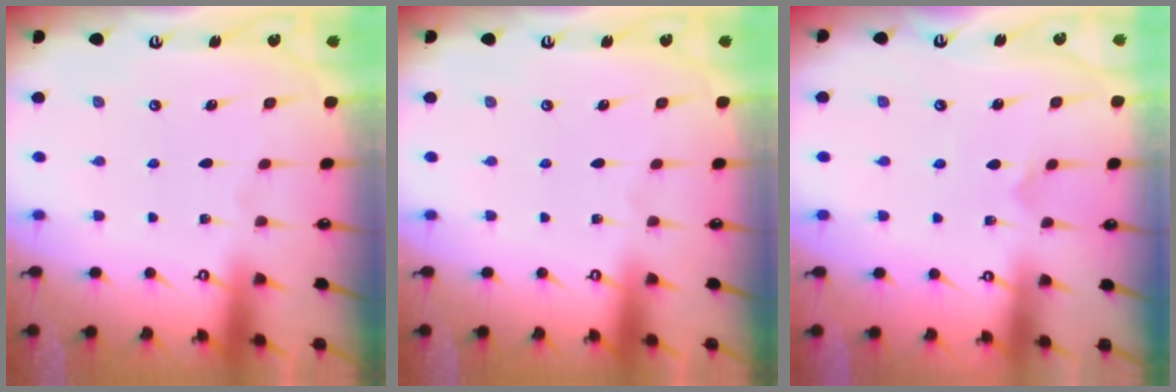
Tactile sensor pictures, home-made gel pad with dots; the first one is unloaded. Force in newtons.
{"total": 0.0}
{"total": 2.9, "press": 2.9, "slide": 0.2}